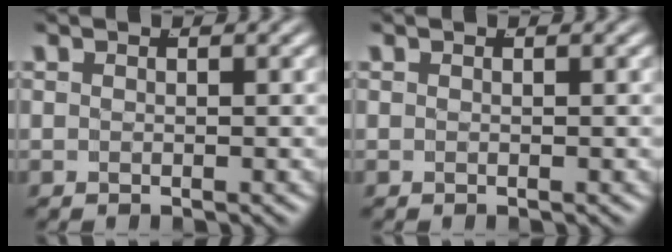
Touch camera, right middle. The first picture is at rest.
{"total": 0.0}